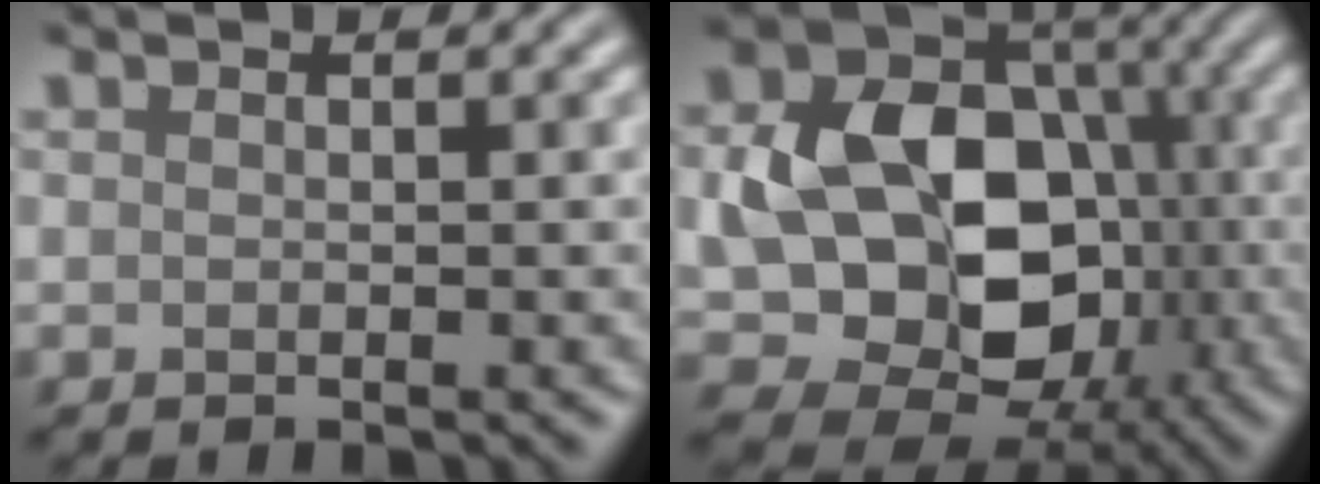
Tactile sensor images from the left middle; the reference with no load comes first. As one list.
[{"total": 12.6, "force": [-1.1, 9.5, 8.2], "torque": [-0.124, -0.005, -0.021]}]